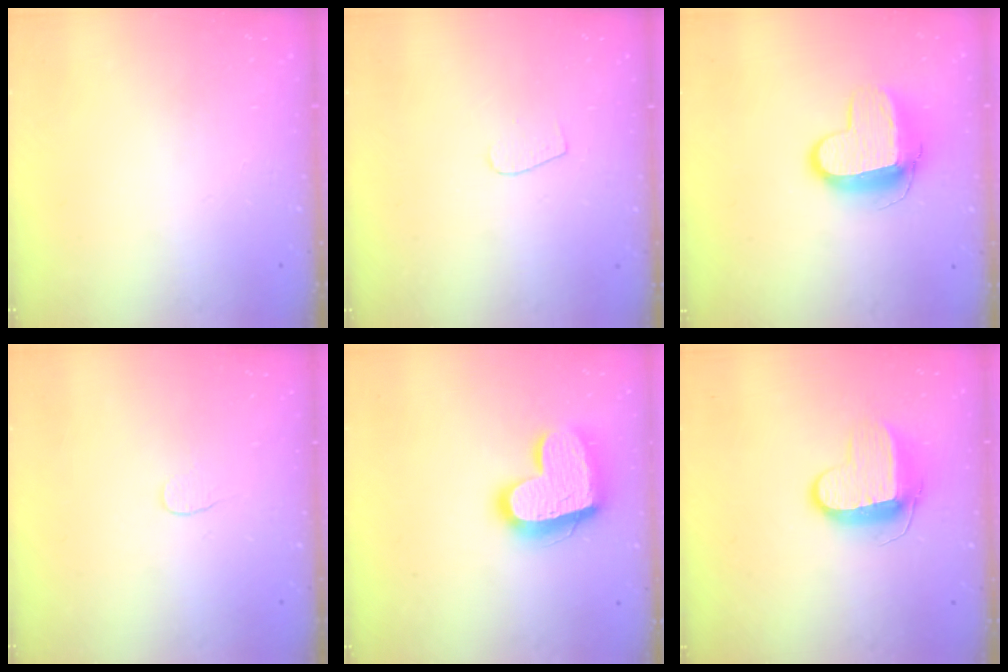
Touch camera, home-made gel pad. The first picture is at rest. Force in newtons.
{"total": 3.9, "press": 3.9, "slide": 0.4}
{"total": 11.1, "press": 11.0, "slide": 1.3}
{"total": 3.3, "press": 3.3, "slide": 0.4}
{"total": 18.3, "press": 18.2, "slide": 1.7}
{"total": 10.3, "press": 10.3, "slide": 1.0}